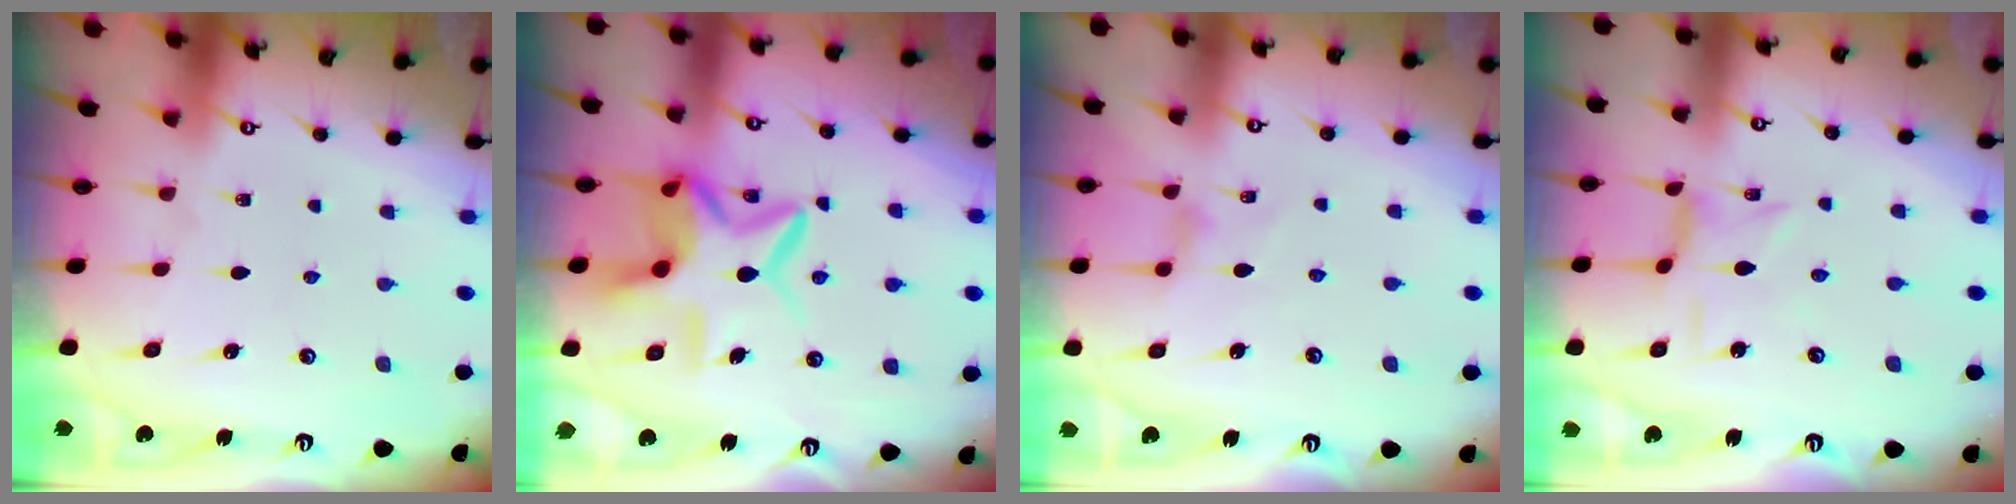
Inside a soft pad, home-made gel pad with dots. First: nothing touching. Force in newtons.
{"total": 10.8, "press": 10.7, "slide": 0.9}
{"total": 2.6, "press": 2.5, "slide": 0.5}
{"total": 0.8, "press": 0.7, "slide": 0.3}